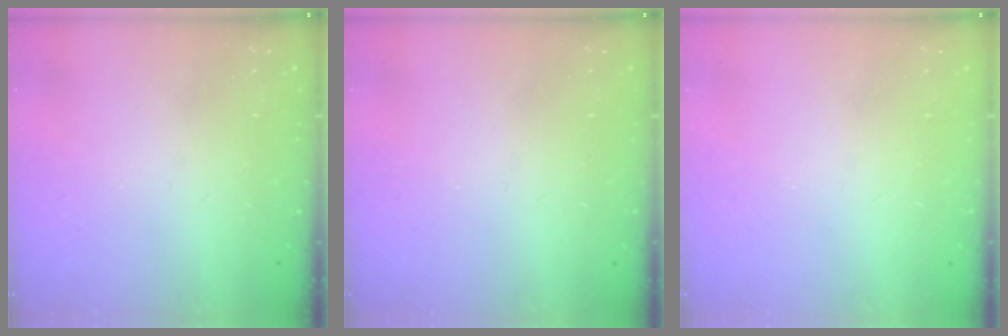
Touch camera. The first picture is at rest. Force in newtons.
{"total": 0.0}
{"total": 0.0}